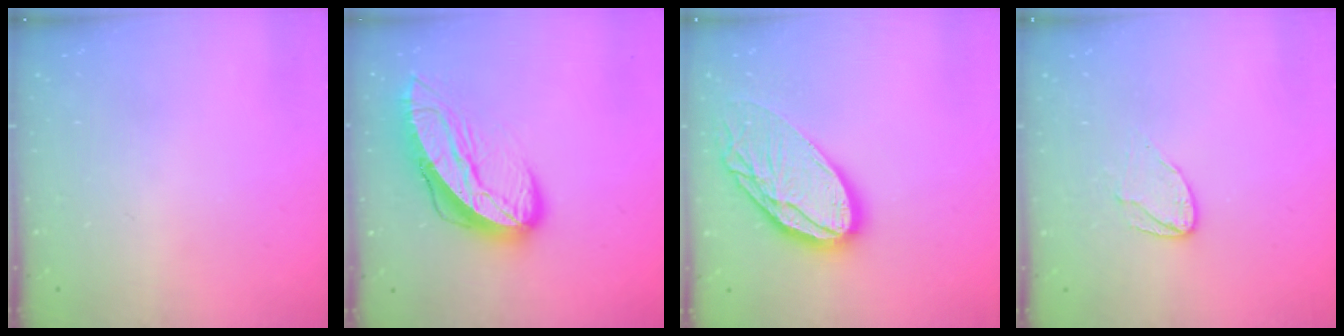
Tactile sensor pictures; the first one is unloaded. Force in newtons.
{"total": 12.4, "press": 12.3, "slide": 1.3}
{"total": 18.1, "press": 18.0, "slide": 1.5}
{"total": 6.8, "press": 6.8, "slide": 0.6}